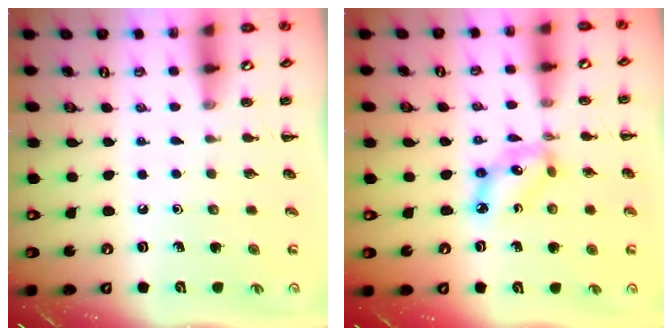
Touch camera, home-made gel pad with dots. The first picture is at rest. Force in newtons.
{"total": 7.8, "press": 7.6, "slide": 1.8}